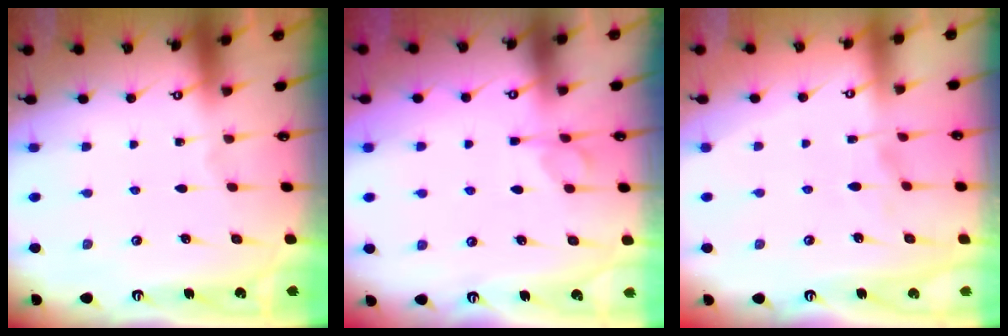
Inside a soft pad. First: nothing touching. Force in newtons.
{"total": 1.7, "press": 1.5, "slide": 0.9}
{"total": 3.9, "press": 3.8, "slide": 0.7}